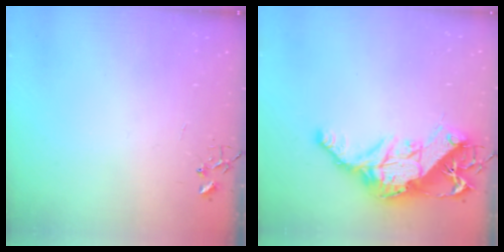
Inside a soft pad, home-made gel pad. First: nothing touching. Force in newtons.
{"total": 18.1, "press": 18.0, "slide": 1.6}